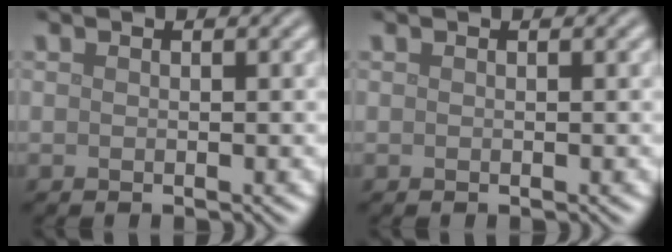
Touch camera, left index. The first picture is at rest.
{"total": 0.0}